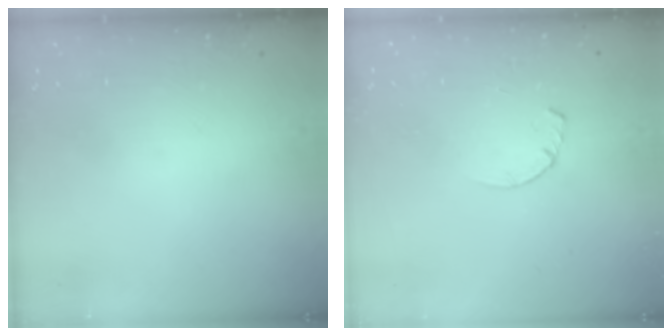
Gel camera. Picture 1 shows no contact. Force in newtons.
{"total": 3.3, "press": 3.3, "slide": 0.3}